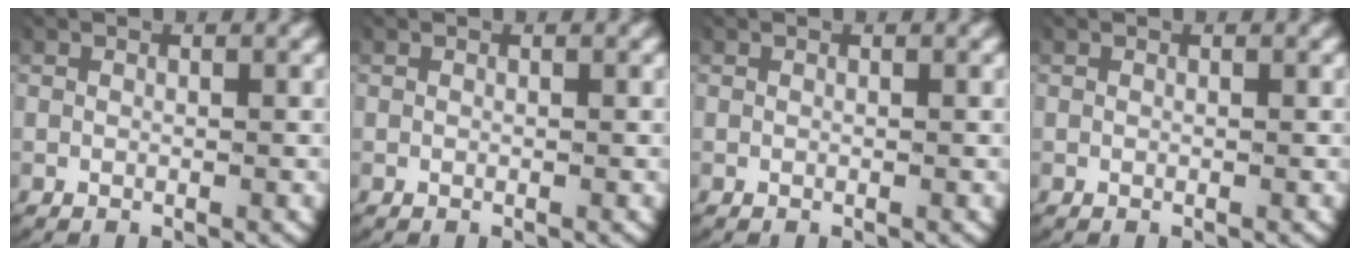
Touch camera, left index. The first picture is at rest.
{"total": 0.0}
{"total": 0.0}
{"total": 0.0}